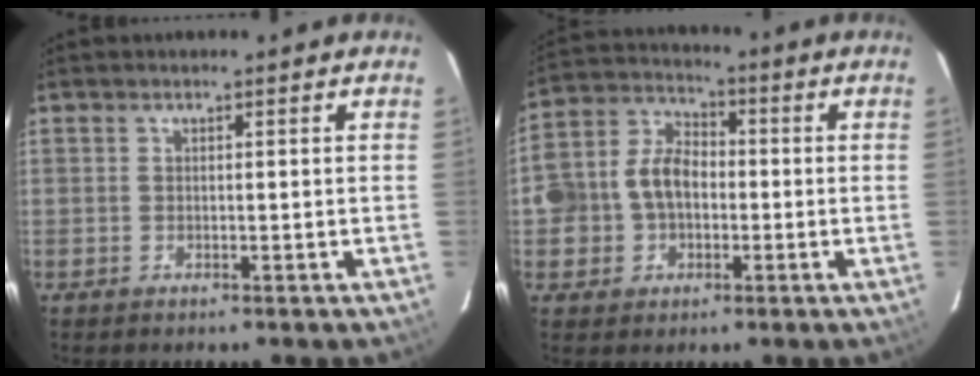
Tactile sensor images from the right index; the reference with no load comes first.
{"total": 10.5, "force": [-1.4, 8.6, 5.9], "torque": [-0.136, 0.032, -0.022]}